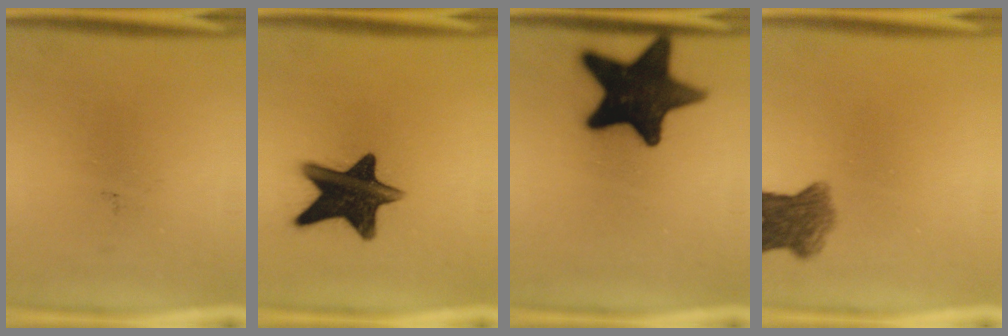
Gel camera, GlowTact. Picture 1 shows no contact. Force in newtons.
{"total": 15.0}
{"total": 19.1}
{"total": 6.2}